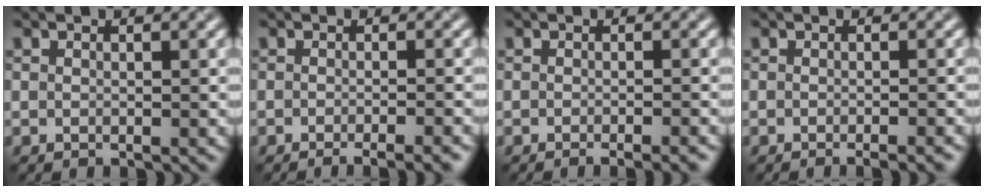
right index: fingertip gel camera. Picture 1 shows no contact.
{"total": 3.8, "force": [-2.6, 0.9, 2.6], "torque": [-0.024, 0.006, -0.033]}
{"total": 2.3, "force": [-1.6, 0.4, 1.7], "torque": [-0.013, -0.001, -0.025]}
{"total": 1.9, "force": [-1.3, 0.4, 1.4], "torque": [-0.009, -0.003, -0.022]}